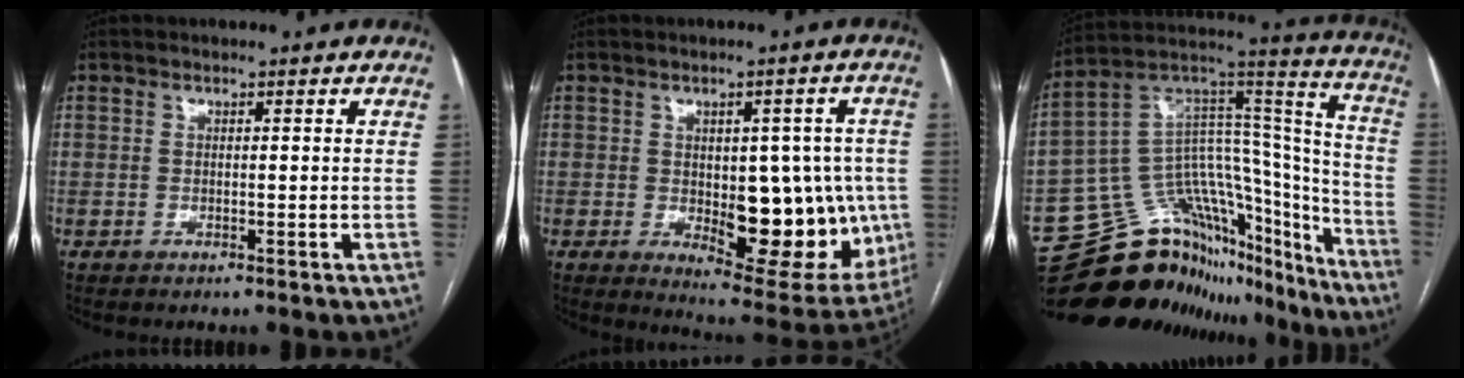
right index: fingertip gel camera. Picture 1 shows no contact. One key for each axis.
{"total": 16.0, "fx": -1.8, "fy": 7.1, "fz": 14.3, "tx": -0.166, "ty": 0.001, "tz": -0.004}
{"total": 28.4, "fx": -22.6, "fy": 13.0, "fz": 11.4, "tx": -0.128, "ty": 0.066, "tz": -0.330}